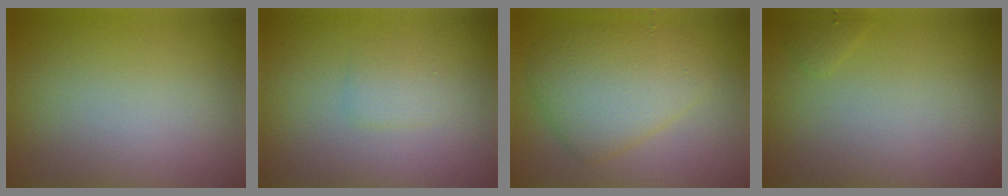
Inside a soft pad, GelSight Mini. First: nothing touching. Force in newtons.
{"total": 1.3, "press": 1.2, "slide": 0.0}
{"total": 5.3, "press": 5.3, "slide": 0.1}
{"total": 0.6, "press": 0.6, "slide": 0.1}